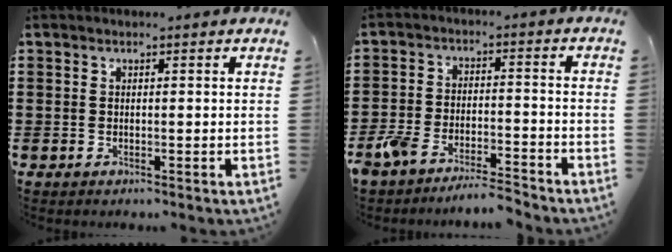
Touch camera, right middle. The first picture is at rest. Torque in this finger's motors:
{"motor_torque": [0.90, -0.79, 0.13, 0.07]}